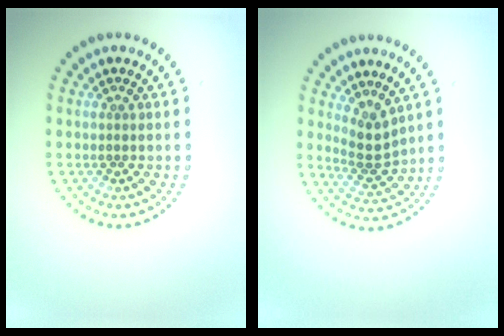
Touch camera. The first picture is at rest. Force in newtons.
{"total": 2.7, "press": 2.1, "slide": 1.7}